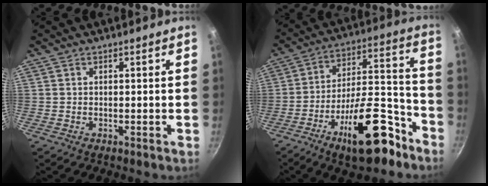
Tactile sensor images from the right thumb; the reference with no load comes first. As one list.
[{"total": 19.6, "force": [-11.2, 7.5, 14.2], "torque": [-0.182, 0.086, -0.173]}]